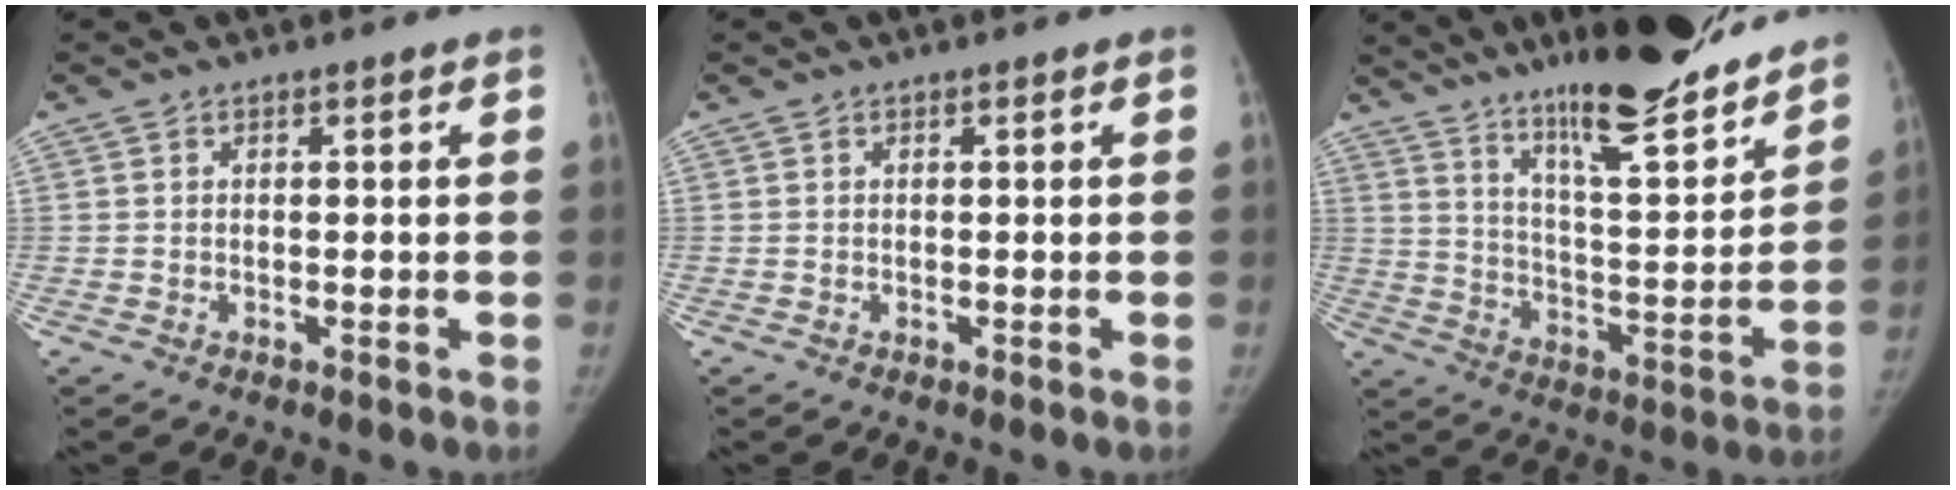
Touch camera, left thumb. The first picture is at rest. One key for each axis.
{"total": 0.0}
{"total": 22.7, "fx": 17.9, "fy": 3.8, "fz": 13.5, "tx": -0.178, "ty": -0.095, "tz": 0.282}